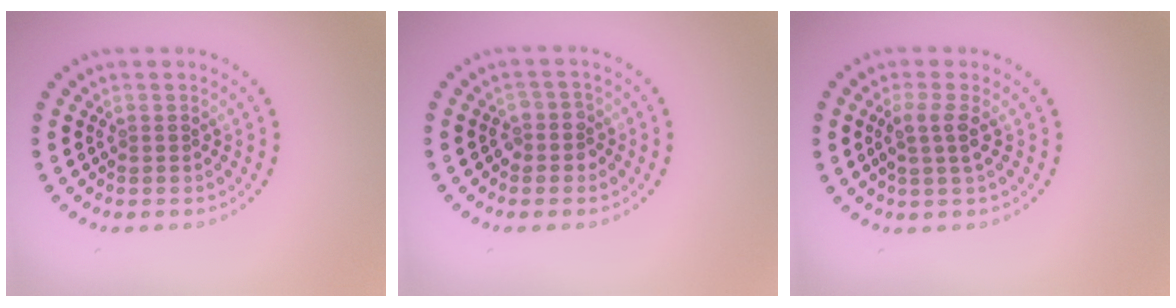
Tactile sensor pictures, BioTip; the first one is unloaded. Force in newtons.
{"total": 1.7, "press": 1.5, "slide": 0.8}
{"total": 2.1, "press": 1.8, "slide": 1.2}